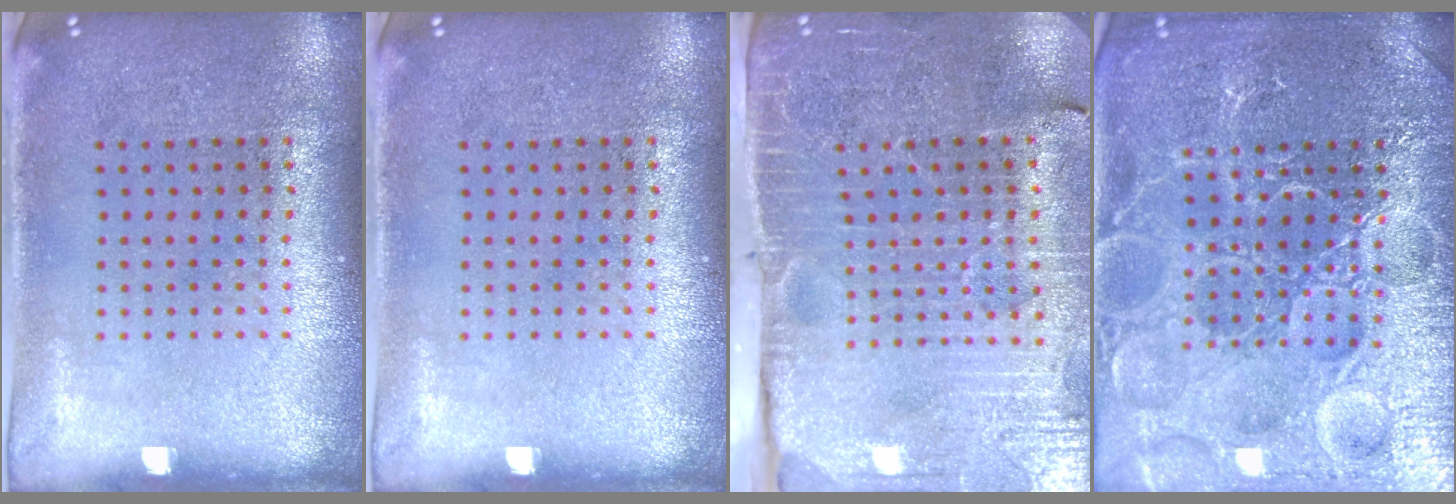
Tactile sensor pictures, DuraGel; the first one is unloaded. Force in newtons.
{"total": 0.0}
{"total": 3.8, "press": 3.7, "slide": 0.9}
{"total": 7.3, "press": 7.3, "slide": 0.9}